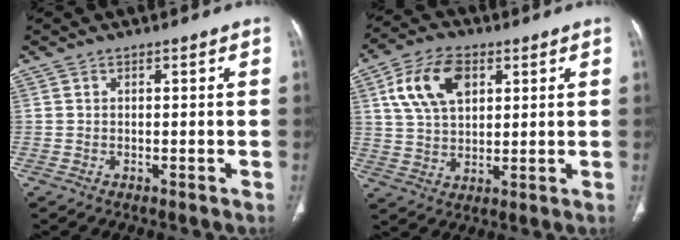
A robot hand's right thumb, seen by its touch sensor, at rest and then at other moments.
{"total": 12.0, "force": [4.4, 7.3, 8.4], "torque": [-0.145, -0.002, 0.083]}